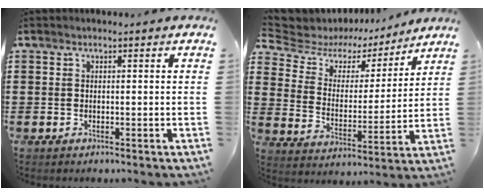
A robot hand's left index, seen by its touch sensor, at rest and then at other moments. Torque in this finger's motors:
{"motor_torque": [2.14, 0.00, 0.16, 0.01]}